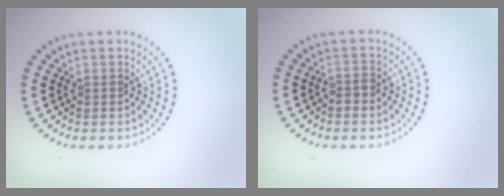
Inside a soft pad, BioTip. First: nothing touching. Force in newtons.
{"total": 1.1, "press": 1.0, "slide": 0.4}